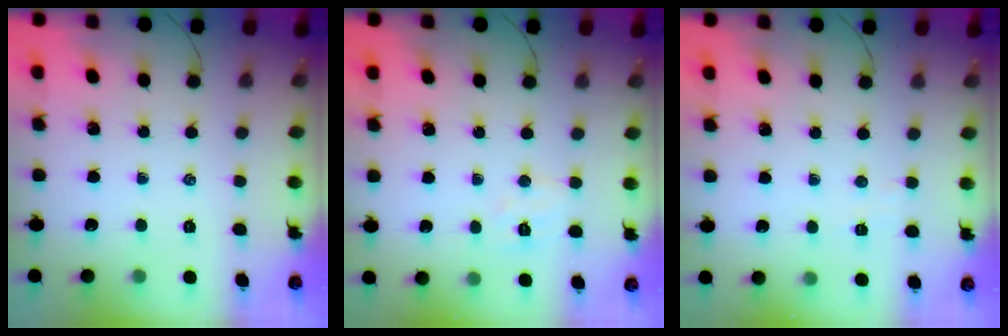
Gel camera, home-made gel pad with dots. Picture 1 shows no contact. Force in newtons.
{"total": 5.5, "press": 5.4, "slide": 0.8}
{"total": 2.2, "press": 2.1, "slide": 0.7}